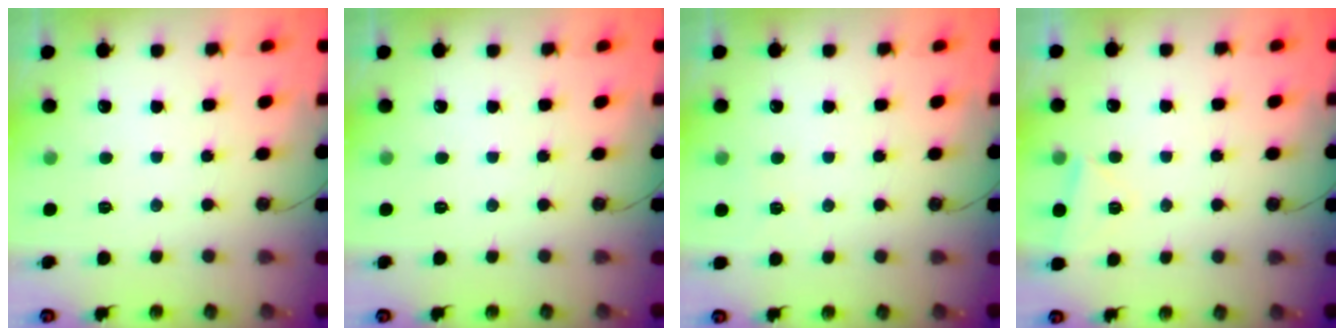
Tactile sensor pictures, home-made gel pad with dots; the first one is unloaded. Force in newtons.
{"total": 0.0}
{"total": 2.4, "press": 2.4, "slide": 0.4}
{"total": 3.3, "press": 3.2, "slide": 1.0}